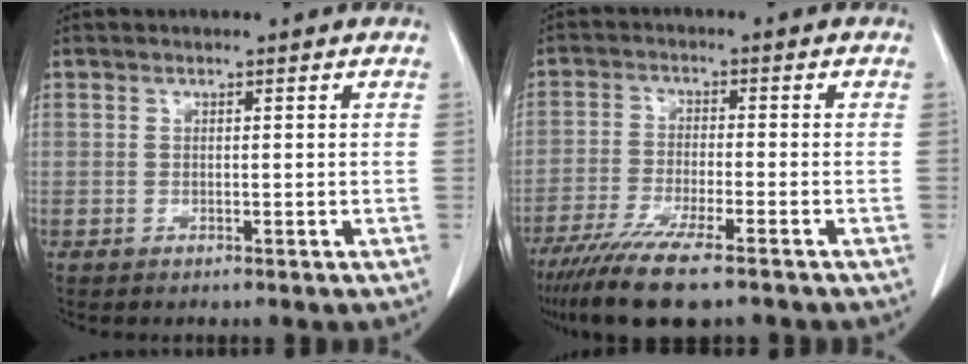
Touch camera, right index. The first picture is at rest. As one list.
[{"total": 11.0, "force": [-8.1, 1.3, 7.3], "torque": [-0.125, -0.026, -0.135]}]